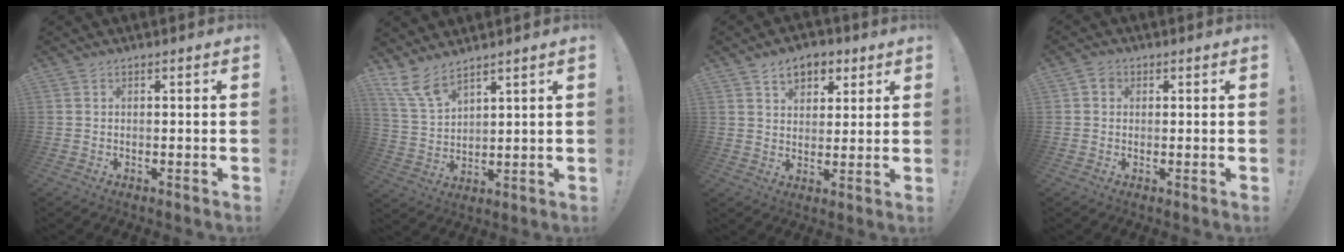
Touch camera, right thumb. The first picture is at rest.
{"total": 8.7, "force": [7.0, 2.5, 4.5], "torque": [-0.100, -0.037, 0.138]}
{"total": 8.2, "force": [4.5, 5.7, 3.8], "torque": [-0.047, -0.017, 0.081]}
{"total": 2.0, "force": [0.4, 1.8, 0.8], "torque": [-0.011, 0.000, 0.006]}